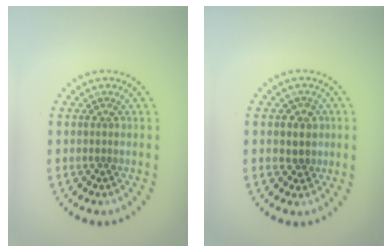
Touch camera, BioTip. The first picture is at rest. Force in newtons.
{"total": 1.6, "press": 1.4, "slide": 0.9}